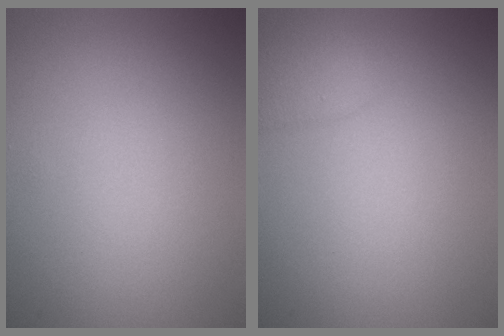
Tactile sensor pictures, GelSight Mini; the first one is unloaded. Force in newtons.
{"total": 1.6, "press": 1.6, "slide": 0.1}